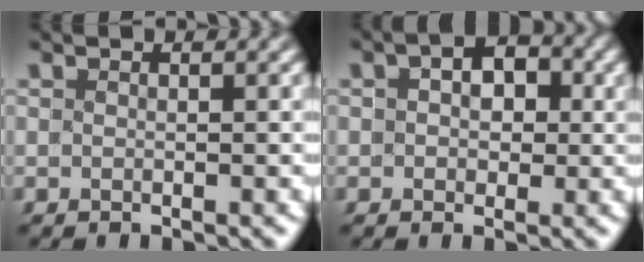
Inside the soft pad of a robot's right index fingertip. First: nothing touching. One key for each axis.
{"total": 3.4, "fx": 1.0, "fy": 2.5, "fz": 2.0, "tx": -0.010, "ty": 0.011, "tz": 0.001}